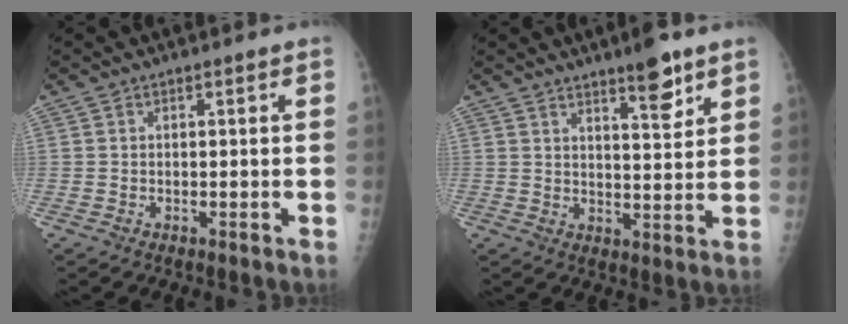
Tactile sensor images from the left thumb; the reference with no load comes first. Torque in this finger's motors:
{"motor_torque": [0.11, 0.22, -0.04, -0.17, 0.02]}